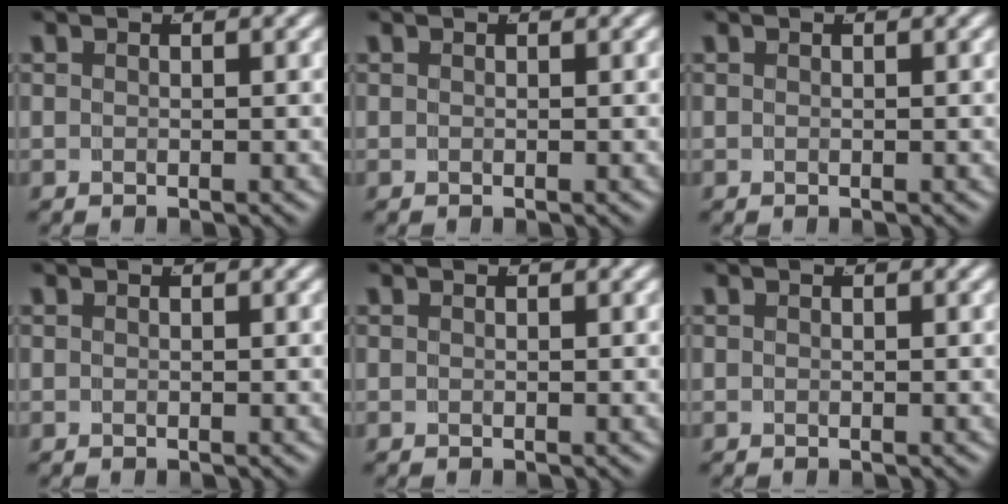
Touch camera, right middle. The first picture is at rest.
{"total": 0.0}
{"total": 0.0}
{"total": 0.0}
{"total": 0.0}
{"total": 0.0}